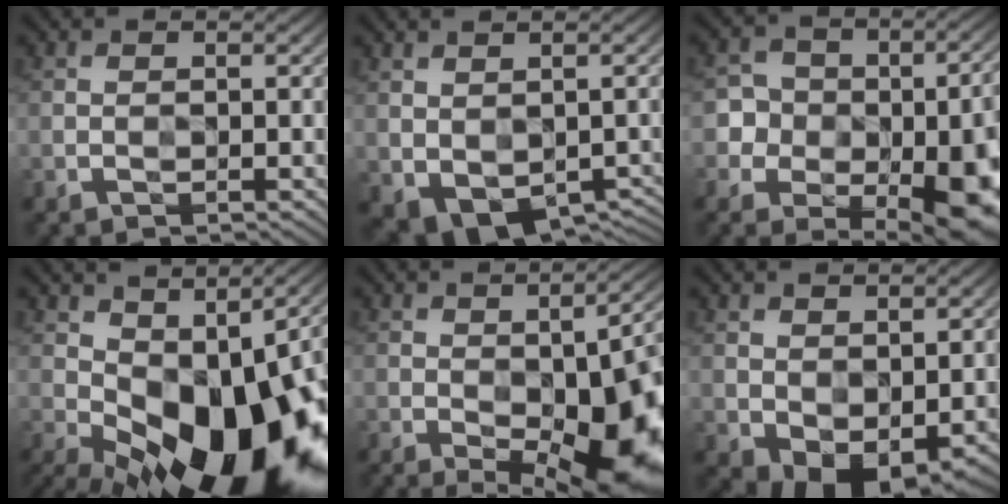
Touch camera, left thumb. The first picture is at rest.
{"total": 5.3, "force": [-0.8, 3.8, 3.7], "torque": [-0.077, -0.031, 0.008]}
{"total": 16.8, "force": [-6.5, 12.2, 9.5], "torque": [-0.139, -0.044, -0.098]}
{"total": 18.4, "force": [-3.9, 9.9, 15.0], "torque": [-0.234, -0.020, -0.051]}
{"total": 18.6, "force": [-5.4, 8.4, 15.6], "torque": [-0.197, -0.030, -0.055]}
{"total": 5.2, "force": [-0.5, 3.4, 3.9], "torque": [-0.080, -0.016, 0.001]}